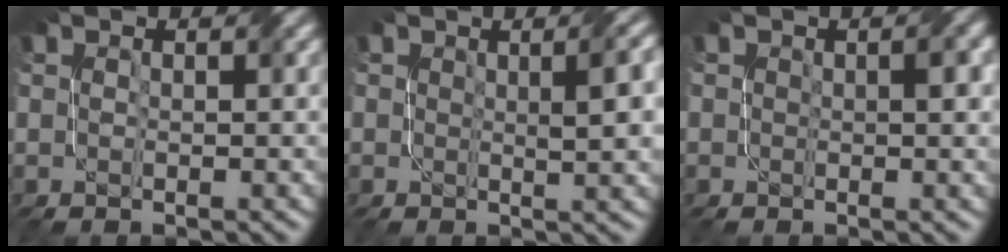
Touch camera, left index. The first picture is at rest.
{"total": 3.0, "force": [0.4, 0.7, 2.9], "torque": [-0.028, 0.009, 0.008]}
{"total": 1.2, "force": [-0.1, 0.5, 1.1], "torque": [-0.010, 0.004, 0.000]}